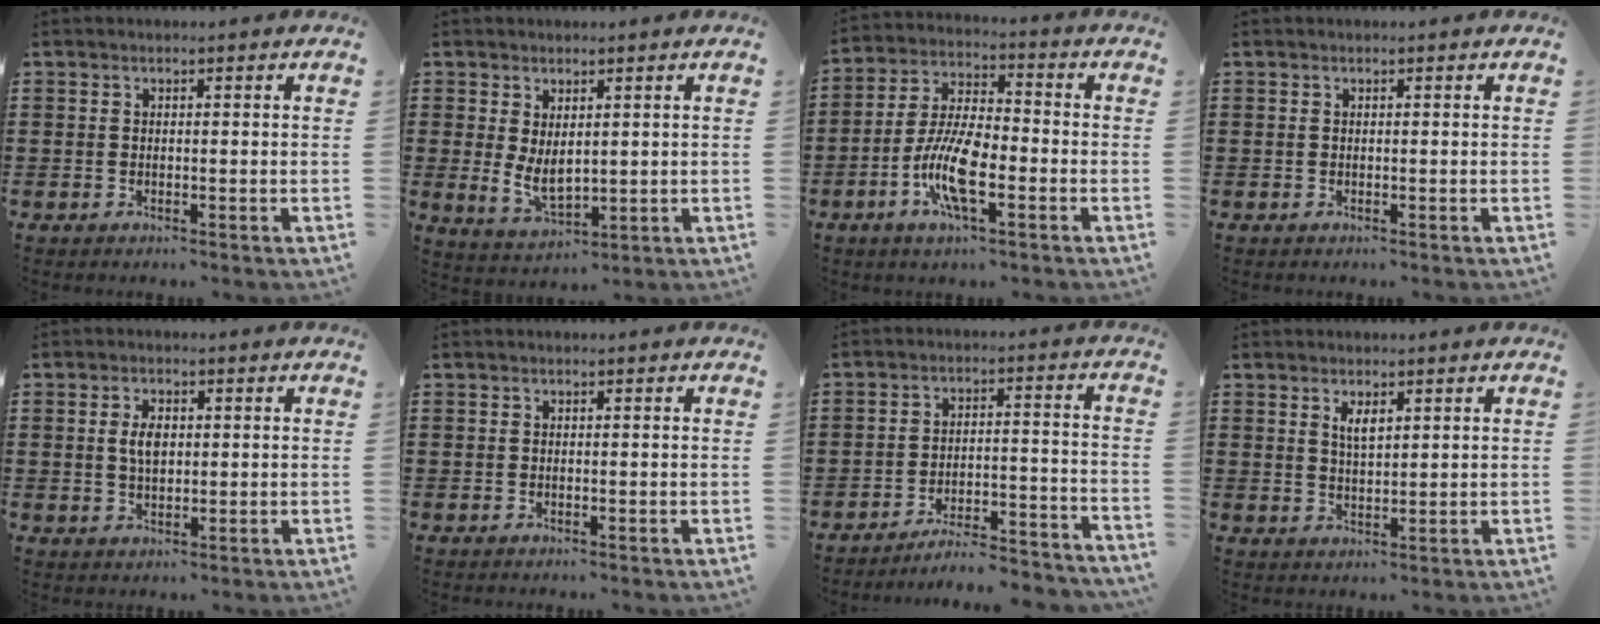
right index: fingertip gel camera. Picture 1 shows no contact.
{"total": 4.3, "force": [0.6, 2.5, 3.5], "torque": [-0.073, 0.000, 0.013]}
{"total": 10.0, "force": [-3.6, 3.1, 8.8], "torque": [-0.196, -0.011, -0.071]}
{"total": 0.0}
{"total": 3.5, "force": [0.4, 1.9, 2.9], "torque": [-0.059, 0.010, 0.005]}
{"total": 0.0}
{"total": 6.2, "force": [-6.0, 0.1, 1.7], "torque": [-0.025, 0.006, -0.116]}
{"total": 2.5, "force": [1.4, 1.0, 1.9], "torque": [-0.031, 0.000, 0.023]}